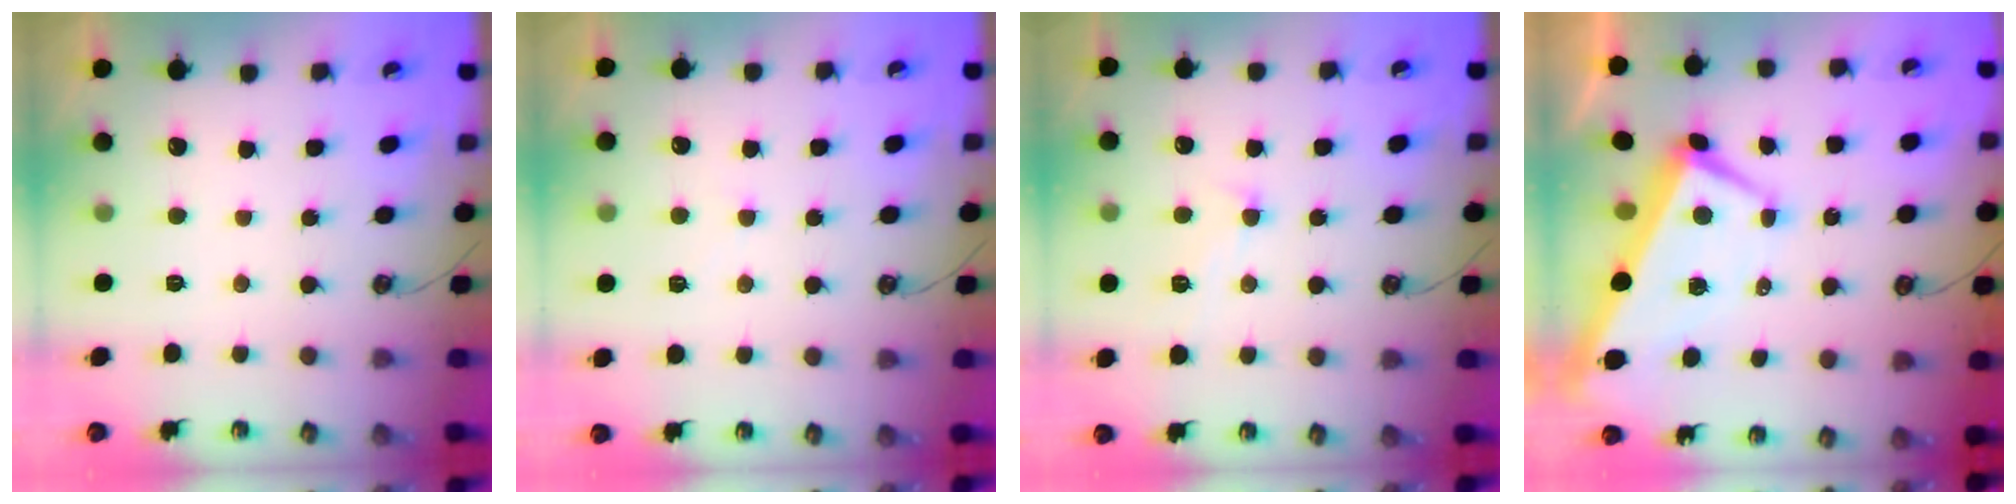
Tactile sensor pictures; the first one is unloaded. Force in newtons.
{"total": 2.0, "press": 2.0, "slide": 0.4}
{"total": 2.3, "press": 2.1, "slide": 0.8}
{"total": 2.2, "press": 1.9, "slide": 1.1}